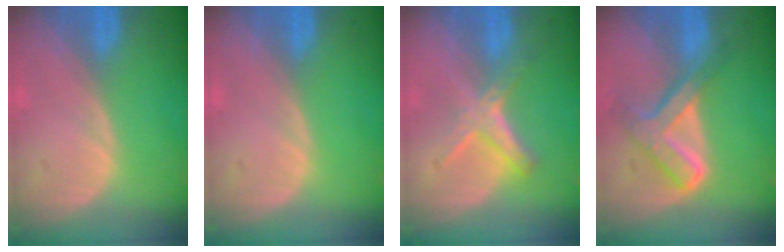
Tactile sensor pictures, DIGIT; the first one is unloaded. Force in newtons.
{"total": 0.0}
{"total": 5.5, "press": 5.4, "slide": 1.3}
{"total": 7.7, "press": 6.5, "slide": 4.1}